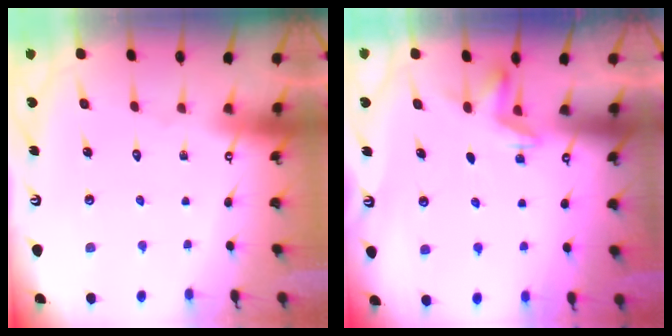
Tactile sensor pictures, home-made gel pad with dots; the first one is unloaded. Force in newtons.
{"total": 2.8, "press": 2.7, "slide": 0.9}